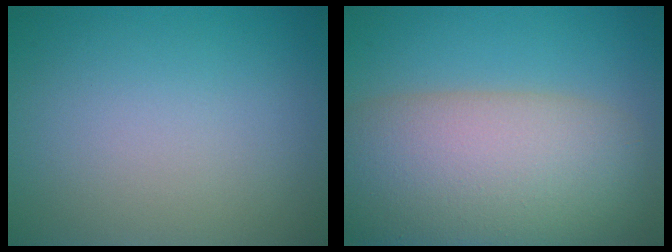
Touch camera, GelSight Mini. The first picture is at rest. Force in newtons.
{"total": 12.4, "press": 12.4, "slide": 0.6}